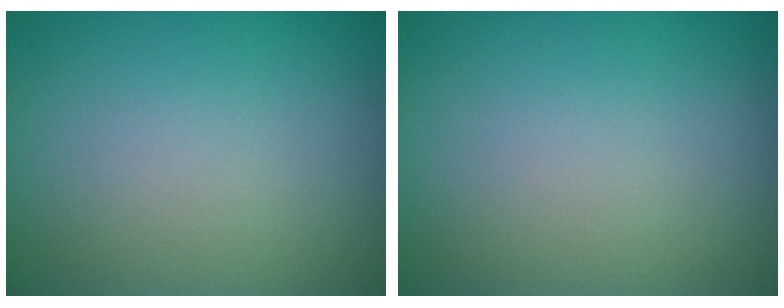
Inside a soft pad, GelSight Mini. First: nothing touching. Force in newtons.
{"total": 0.0}